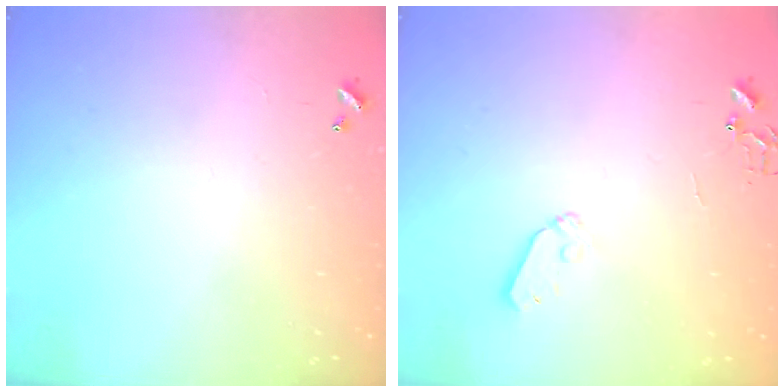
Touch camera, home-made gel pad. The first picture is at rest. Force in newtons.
{"total": 6.5, "press": 6.5, "slide": 0.6}